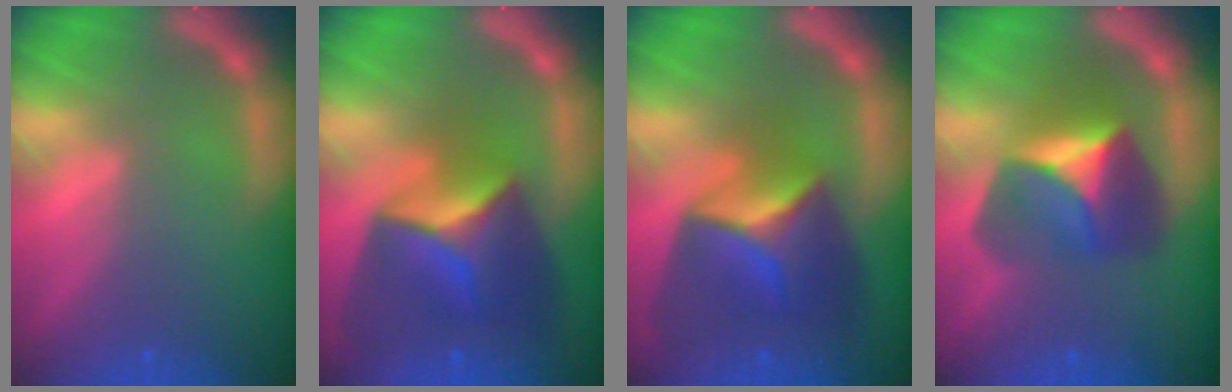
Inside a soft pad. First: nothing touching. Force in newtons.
{"total": 9.4}
{"total": 8.9}
{"total": 6.9}